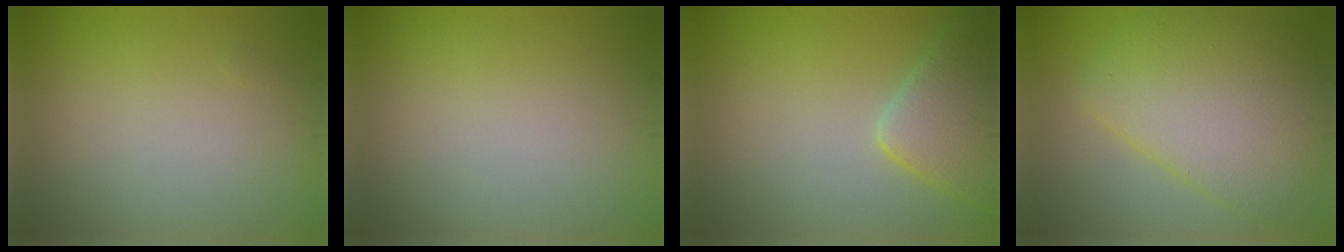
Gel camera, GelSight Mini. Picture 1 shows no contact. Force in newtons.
{"total": 0.0}
{"total": 5.0, "press": 4.9, "slide": 0.5}
{"total": 8.8, "press": 8.8, "slide": 0.1}